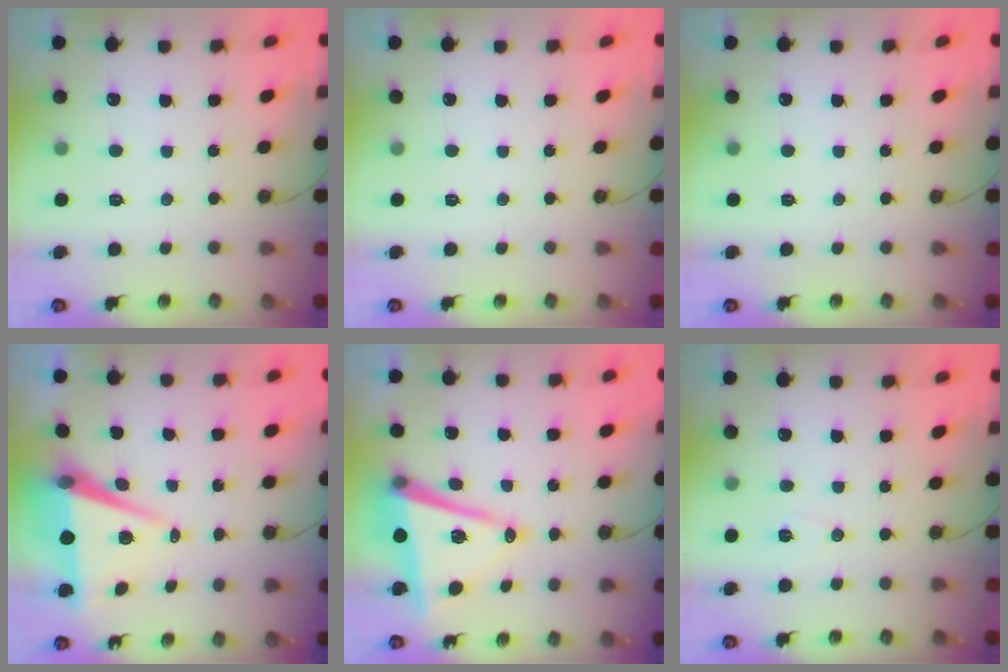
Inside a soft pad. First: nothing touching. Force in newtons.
{"total": 0.0}
{"total": 0.0}
{"total": 7.5, "press": 6.2, "slide": 4.2}
{"total": 11.0, "press": 10.1, "slide": 4.2}
{"total": 5.9, "press": 3.7, "slide": 4.5}